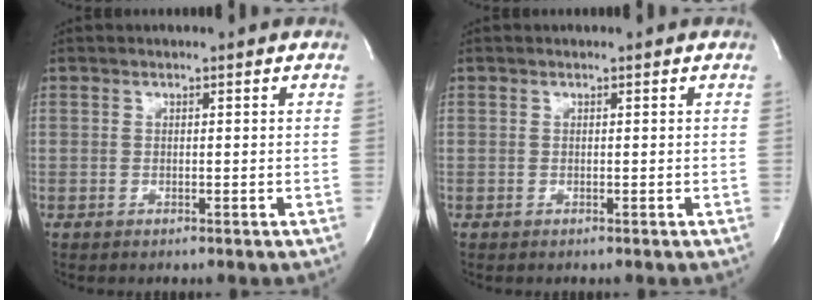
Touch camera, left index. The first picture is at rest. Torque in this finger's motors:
{"motor_torque": [0.00, 0.00, 0.00, 0.00]}